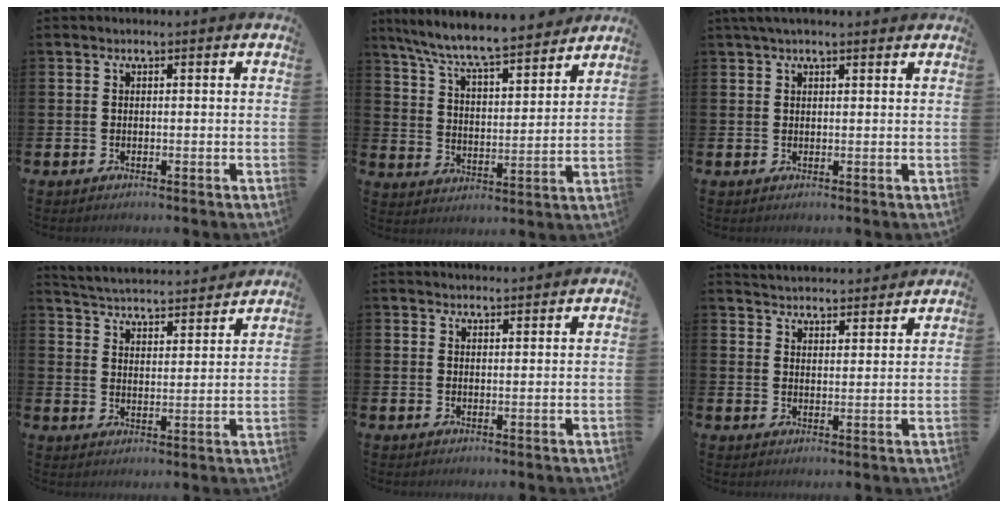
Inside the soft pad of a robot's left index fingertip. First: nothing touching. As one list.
[{"total": 8.6, "force": [8.1, 0.9, 2.9], "torque": [-0.084, -0.062, 0.137]}, {"total": 2.0, "force": [1.6, 0.4, 1.2], "torque": [-0.021, 0.004, 0.027]}, {"total": 4.6, "force": [4.5, 0.6, 0.1], "torque": [-0.014, -0.046, 0.073]}, {"total": 2.2, "force": [2.1, 0.3, 0.1], "torque": [-0.002, -0.010, 0.039]}, {"total": 4.4, "force": [4.4, 0.4, -0.3], "torque": [0.001, -0.033, 0.077]}]